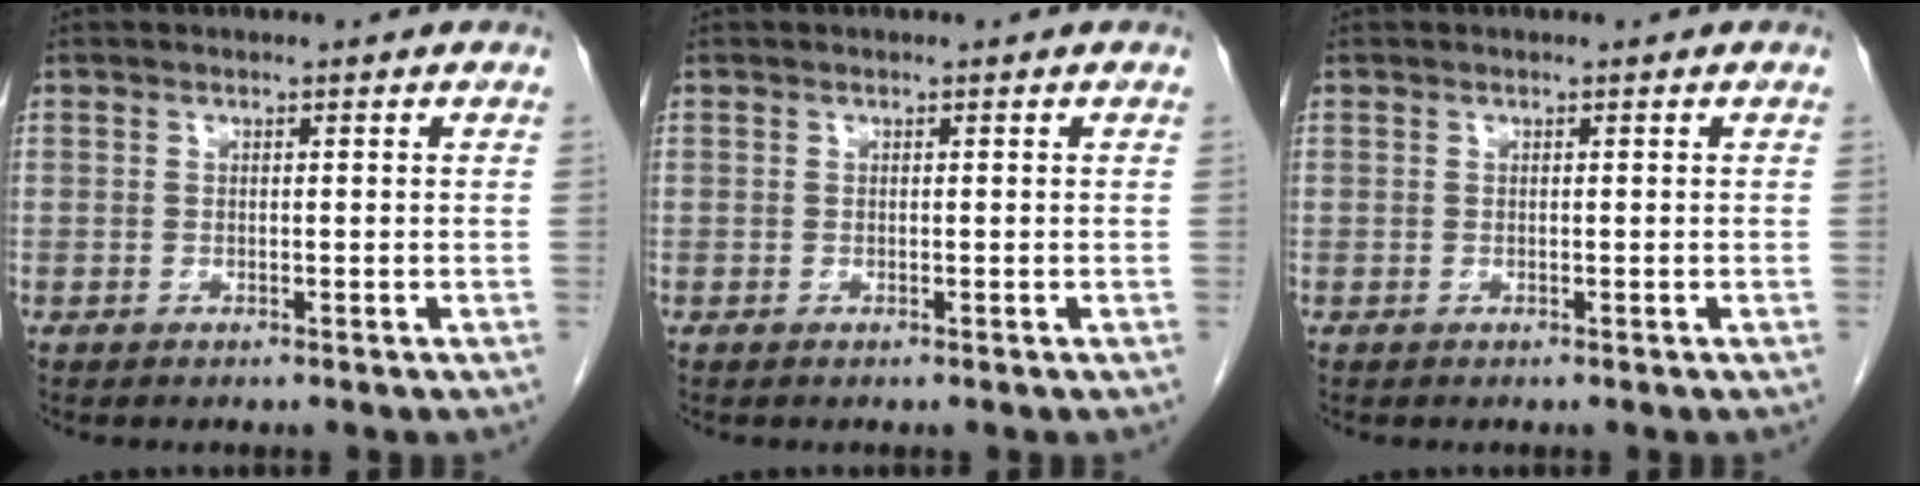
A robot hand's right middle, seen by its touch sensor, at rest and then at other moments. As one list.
[{"total": 0.0}, {"total": 0.0}]